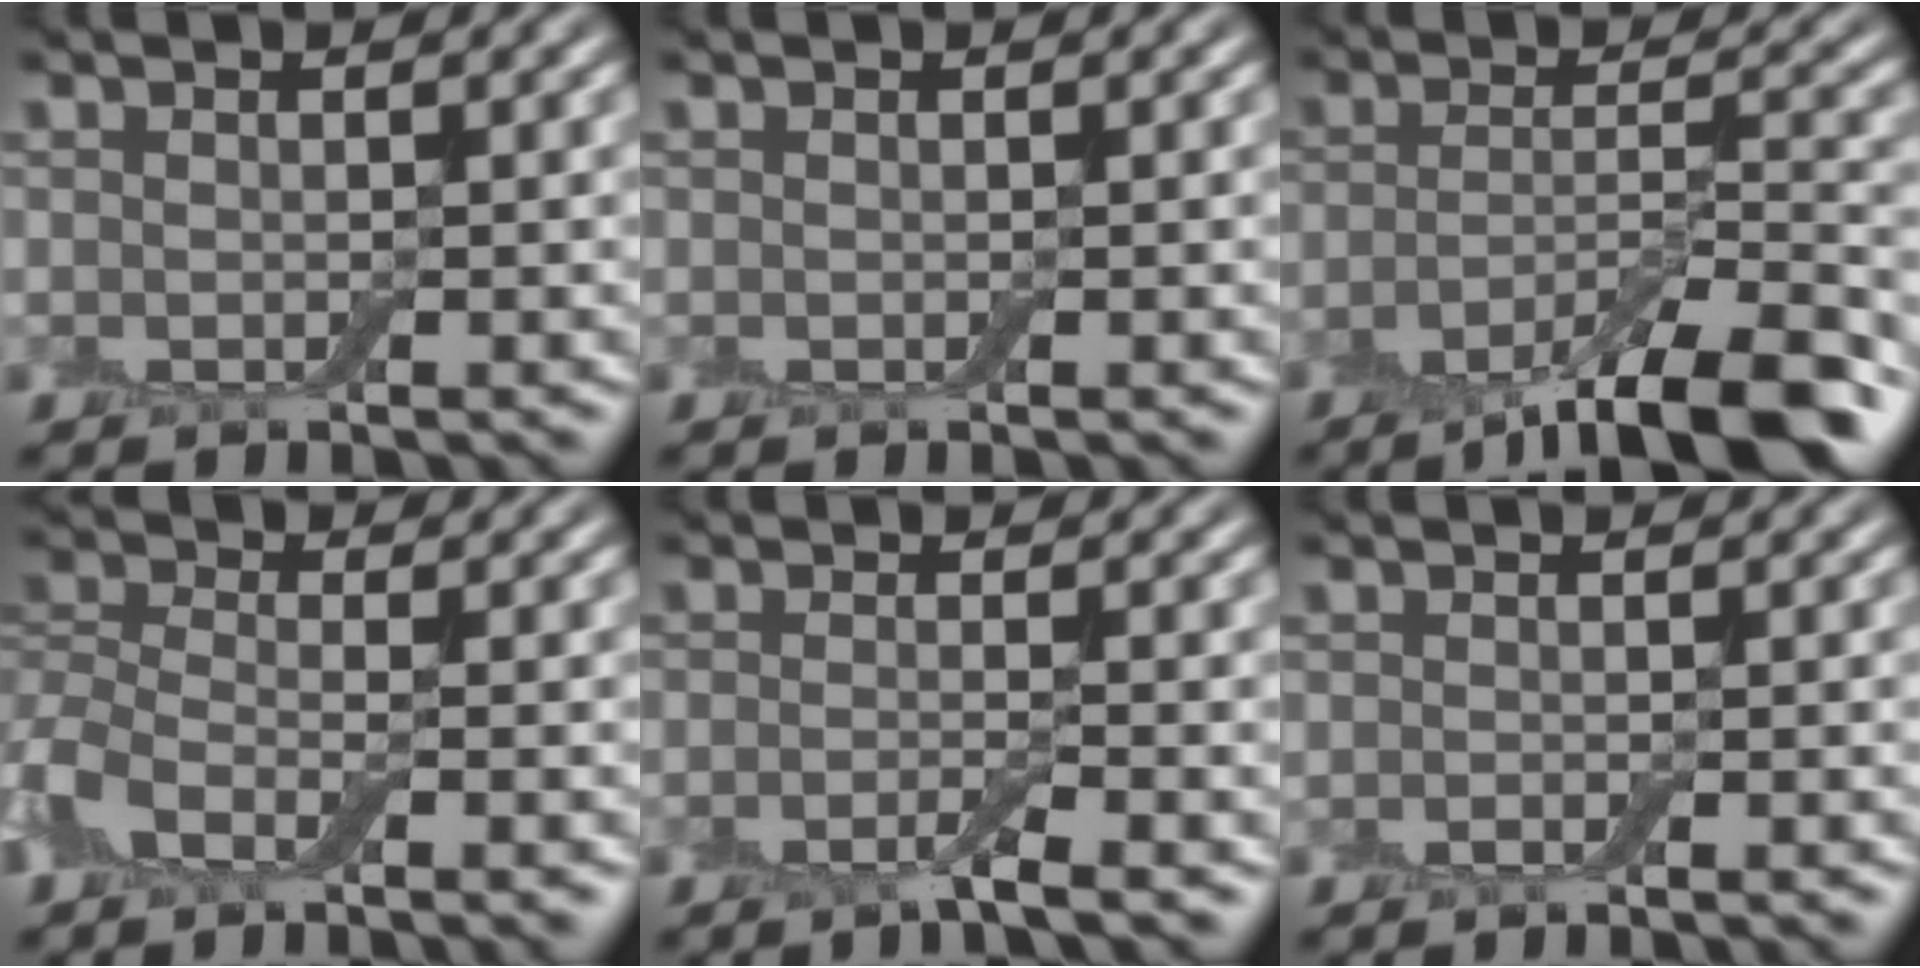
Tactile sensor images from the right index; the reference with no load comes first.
{"total": 0.0}
{"total": 9.1, "force": [-5.8, 2.2, 6.7], "torque": [-0.095, -0.001, -0.100]}
{"total": 5.3, "force": [-2.9, 2.3, 3.7], "torque": [-0.070, 0.002, -0.071]}
{"total": 2.1, "force": [-1.1, 0.3, 1.8], "torque": [-0.022, -0.002, -0.031]}
{"total": 0.8, "force": [-0.6, 0.1, 0.5], "torque": [-0.006, -0.001, -0.010]}